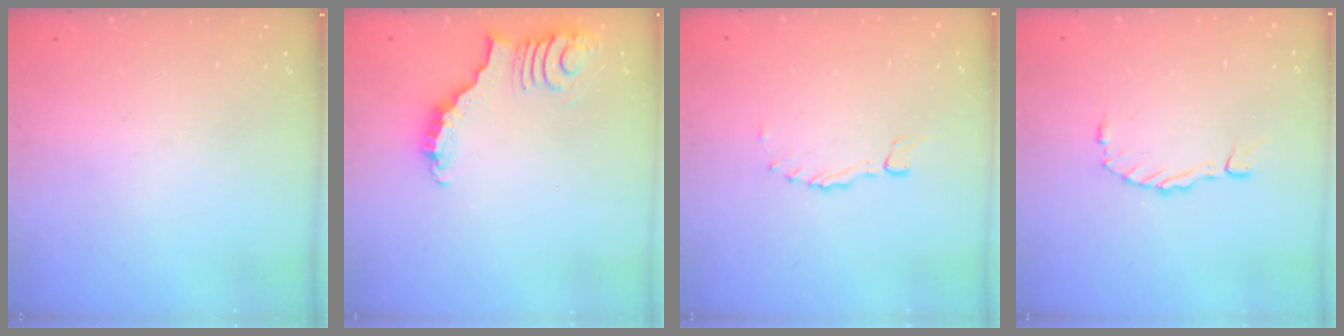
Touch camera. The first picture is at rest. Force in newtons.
{"total": 3.6, "press": 3.6, "slide": 0.7}
{"total": 0.0}
{"total": 0.6, "press": 0.6, "slide": 0.1}